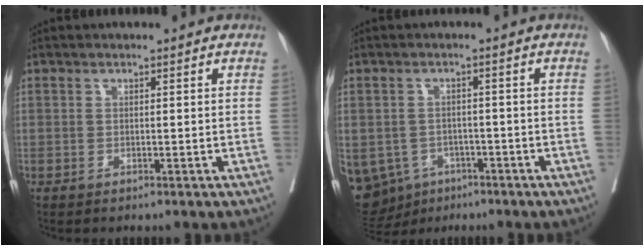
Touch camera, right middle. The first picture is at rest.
{"total": 15.0, "force": [-7.2, 12.0, 5.4], "torque": [-0.164, 0.001, -0.091]}